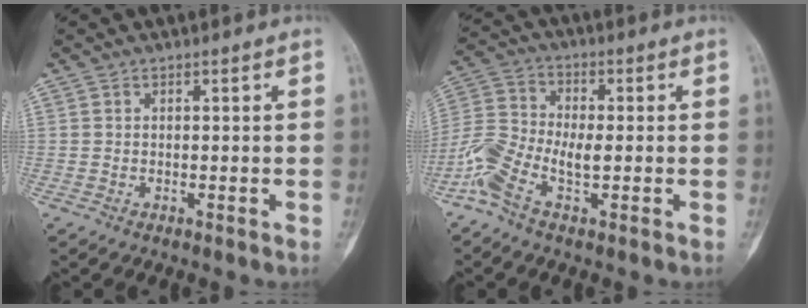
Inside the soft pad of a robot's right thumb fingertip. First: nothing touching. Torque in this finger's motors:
{"motor_torque": [0.12, 0.08, 0.28, 0.15, 0.08]}